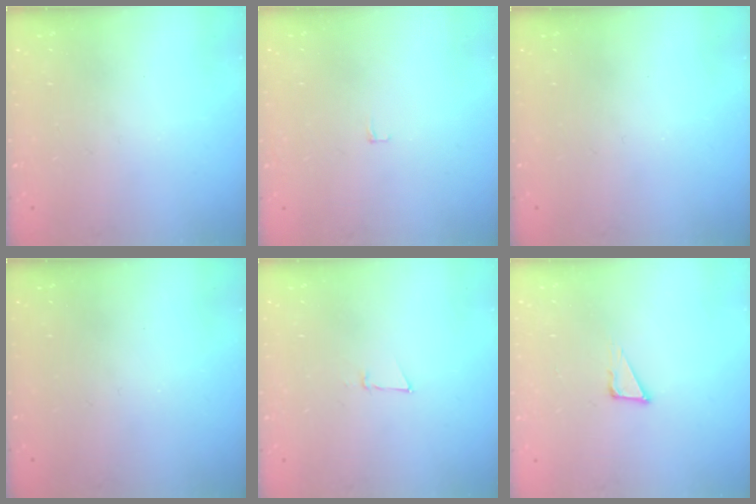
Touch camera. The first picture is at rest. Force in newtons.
{"total": 2.4, "press": 2.4, "slide": 0.2}
{"total": 0.0}
{"total": 0.0}
{"total": 3.3, "press": 3.3, "slide": 0.6}
{"total": 4.4, "press": 4.3, "slide": 0.8}